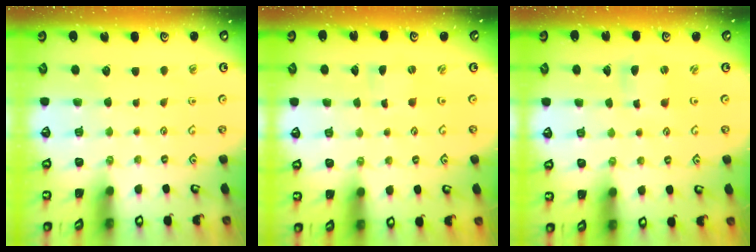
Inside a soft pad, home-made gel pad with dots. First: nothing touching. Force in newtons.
{"total": 0.0}
{"total": 2.0, "press": 2.0, "slide": 0.4}